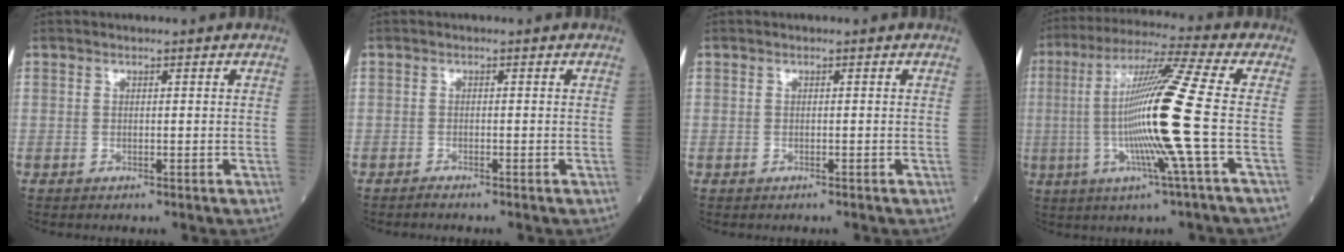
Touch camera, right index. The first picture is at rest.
{"total": 1.3, "force": [-1.2, -0.3, 0.5], "torque": [-0.012, 0.000, -0.017]}
{"total": 0.9, "force": [-0.7, 0.1, 0.5], "torque": [-0.012, -0.001, -0.008]}
{"total": 15.5, "force": [-1.8, -2.4, 15.2], "torque": [-0.290, -0.006, -0.042]}